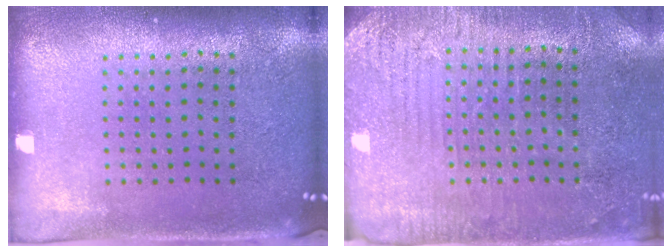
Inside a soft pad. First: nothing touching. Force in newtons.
{"total": 2.9, "press": 2.7, "slide": 0.9}